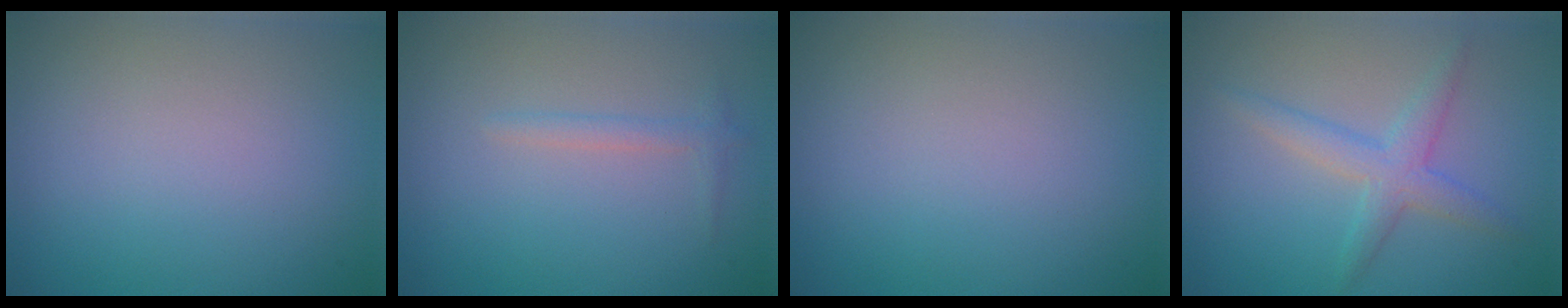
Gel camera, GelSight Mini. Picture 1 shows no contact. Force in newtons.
{"total": 1.1, "press": 1.1, "slide": 0.1}
{"total": 0.0}
{"total": 3.0, "press": 3.0, "slide": 0.2}